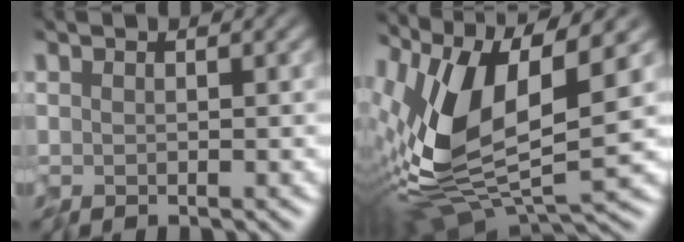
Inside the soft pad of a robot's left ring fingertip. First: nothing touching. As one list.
[{"total": 11.5, "force": [0.9, 4.6, 10.5], "torque": [-0.223, -0.007, 0.008]}]